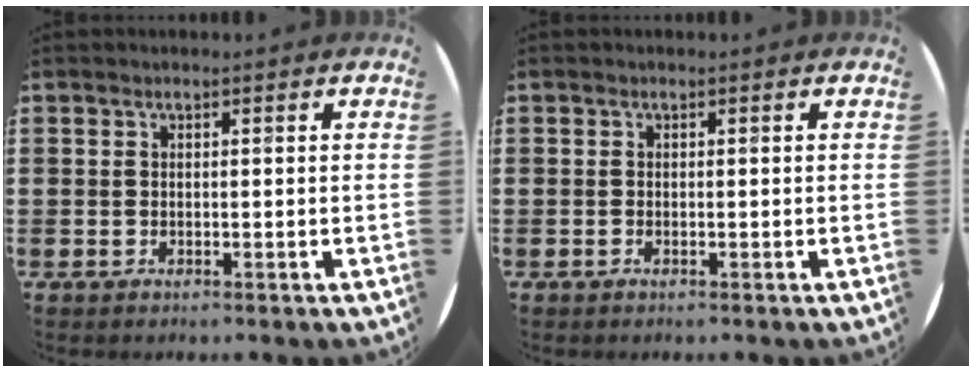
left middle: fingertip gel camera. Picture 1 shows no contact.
{"total": 0.0}